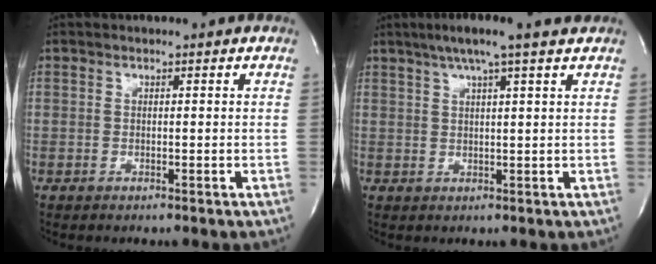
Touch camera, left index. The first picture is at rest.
{"total": 6.9, "force": [4.8, -0.8, 4.8], "torque": [-0.087, 0.014, 0.076]}